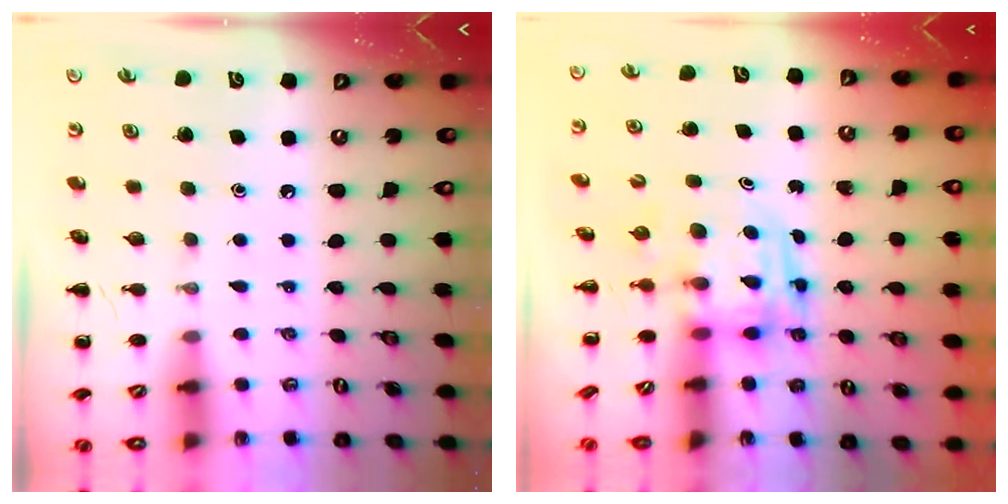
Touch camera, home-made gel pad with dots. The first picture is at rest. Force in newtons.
{"total": 3.8, "press": 3.8, "slide": 0.7}